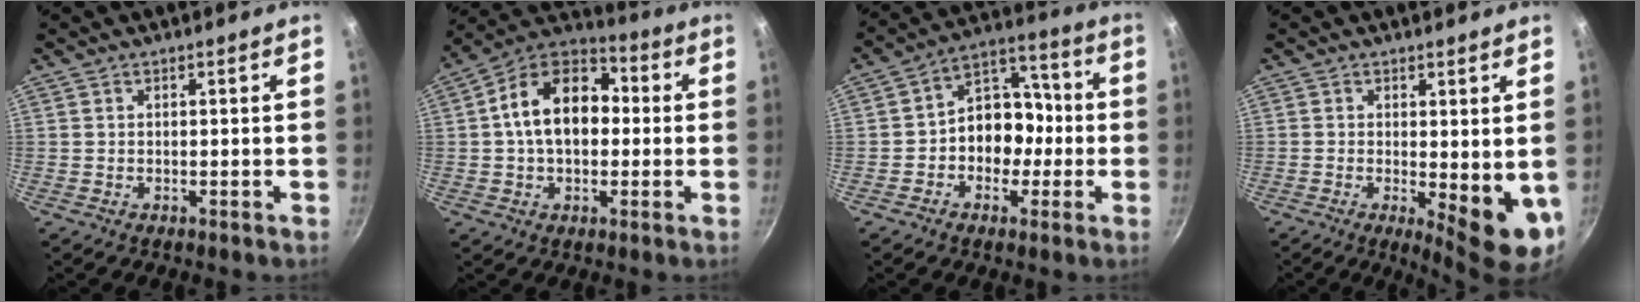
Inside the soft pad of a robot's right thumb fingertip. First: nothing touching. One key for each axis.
{"total": 16.2, "fx": 1.0, "fy": 10.9, "fz": 11.9, "tx": -0.162, "ty": 0.037, "tz": -0.005}
{"total": 11.5, "fx": -1.8, "fy": 9.1, "fz": 6.7, "tx": -0.035, "ty": 0.050, "tz": -0.042}
{"total": 8.4, "fx": -0.7, "fy": 2.8, "fz": 7.9, "tx": -0.095, "ty": -0.015, "tz": -0.002}